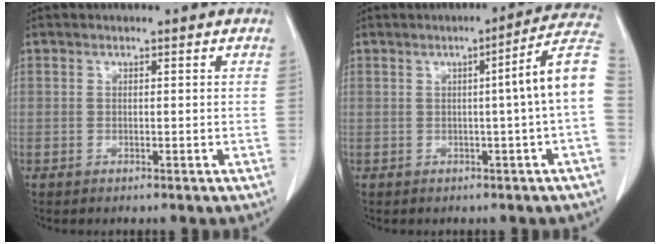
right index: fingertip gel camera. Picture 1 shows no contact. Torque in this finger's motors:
{"motor_torque": [0.85, -0.13, 0.37, 0.08]}